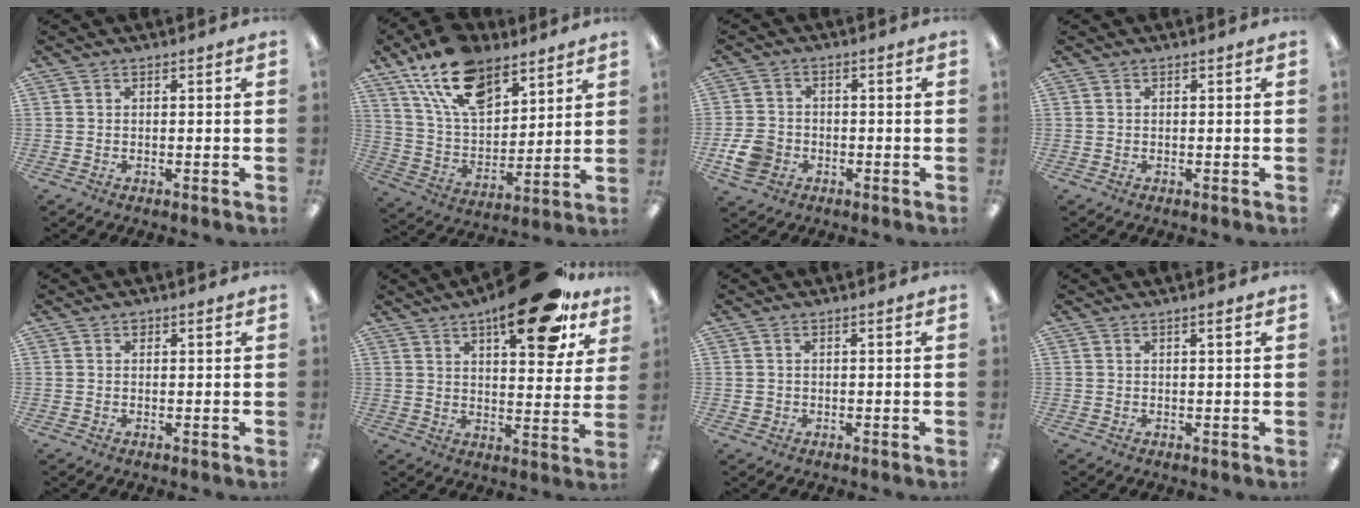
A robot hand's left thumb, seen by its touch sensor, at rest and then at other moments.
{"total": 18.0, "force": [11.5, 9.6, 9.9], "torque": [-0.189, -0.042, 0.213]}
{"total": 6.5, "force": [-2.4, 5.1, 3.4], "torque": [-0.071, 0.007, -0.045]}
{"total": 0.0}
{"total": 0.9, "force": [0.6, 0.6, 0.4], "torque": [-0.002, -0.001, 0.008]}
{"total": 19.5, "force": [12.5, 7.0, 13.2], "torque": [-0.177, -0.070, 0.197]}
{"total": 0.9, "force": [0.2, 0.9, 0.3], "torque": [-0.006, 0.005, 0.002]}
{"total": 1.3, "force": [0.8, 0.1, 1.0], "torque": [-0.020, 0.001, 0.013]}